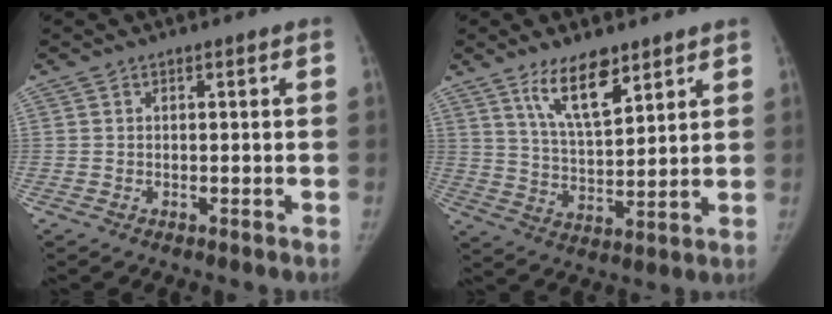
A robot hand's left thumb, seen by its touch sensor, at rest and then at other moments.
{"total": 9.8, "force": [6.4, 3.3, 6.7], "torque": [-0.101, -0.043, 0.123]}